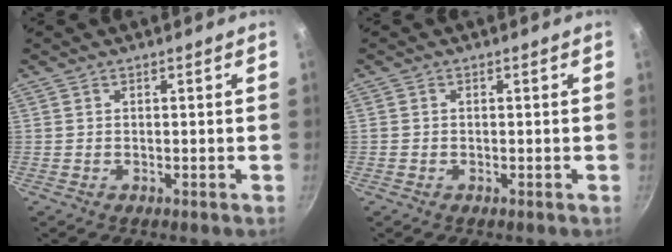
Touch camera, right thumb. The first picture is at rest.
{"total": 0.7, "force": [-0.2, 0.6, 0.2], "torque": [-0.005, 0.002, -0.004]}